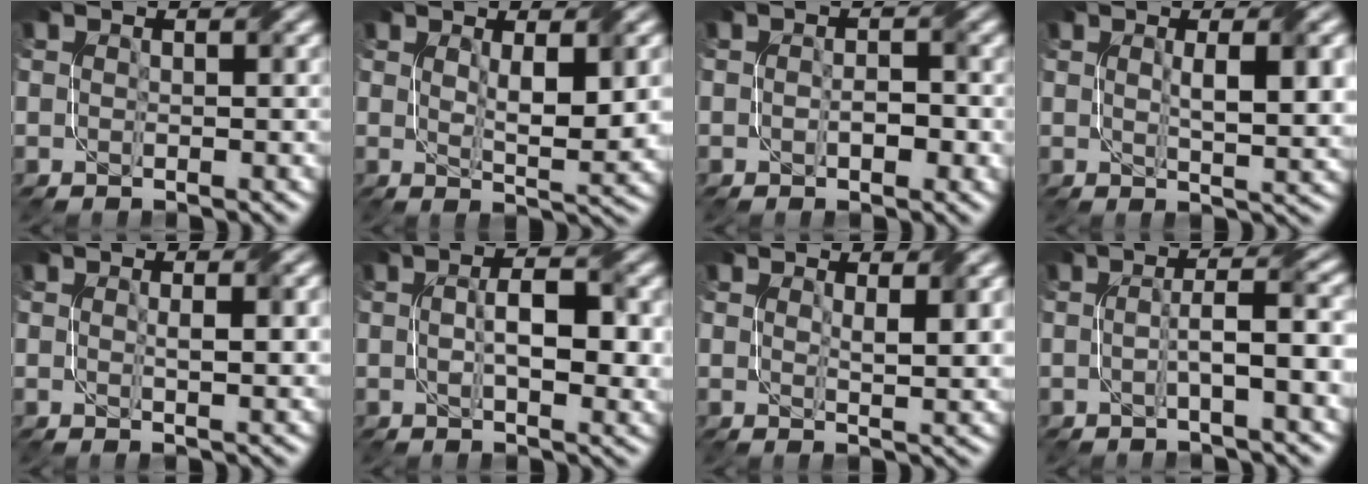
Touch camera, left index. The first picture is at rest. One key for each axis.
{"total": 4.3, "fx": 1.0, "fy": 0.9, "fz": 4.1, "tx": -0.077, "ty": -0.006, "tz": 0.022}
{"total": 2.1, "fx": -0.4, "fy": 0.9, "fz": 1.8, "tx": -0.032, "ty": -0.001, "tz": -0.006}
{"total": 5.2, "fx": 1.1, "fy": 1.2, "fz": 4.9, "tx": -0.077, "ty": 0.001, "tz": 0.023}
{"total": 2.4, "fx": 0.4, "fy": 0.4, "fz": 2.4, "tx": -0.035, "ty": 0.002, "tz": 0.007}
{"total": 5.8, "fx": 0.4, "fy": 2.0, "fz": 5.4, "tx": -0.087, "ty": 0.002, "tz": 0.006}
{"total": 2.7, "fx": 1.3, "fy": 0.5, "fz": 2.3, "tx": -0.036, "ty": -0.005, "tz": 0.023}
{"total": 5.3, "fx": -0.4, "fy": 0.8, "fz": 5.2, "tx": -0.081, "ty": 0.010, "tz": -0.010}